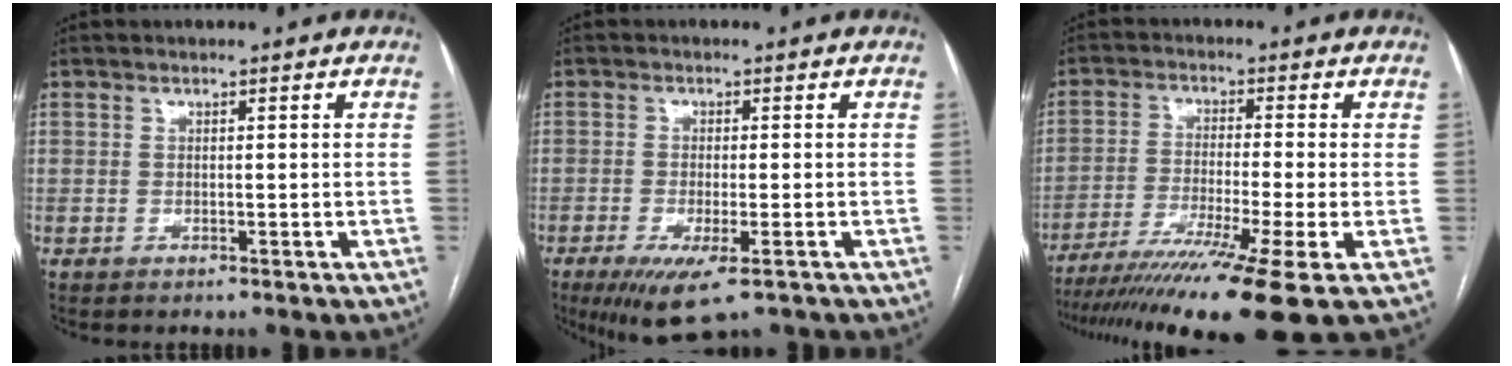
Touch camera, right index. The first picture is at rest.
{"total": 7.8, "force": [-4.8, 1.5, 6.0], "torque": [-0.098, -0.022, -0.075]}
{"total": 15.8, "force": [-11.3, -2.1, 10.9], "torque": [-0.166, -0.046, -0.185]}